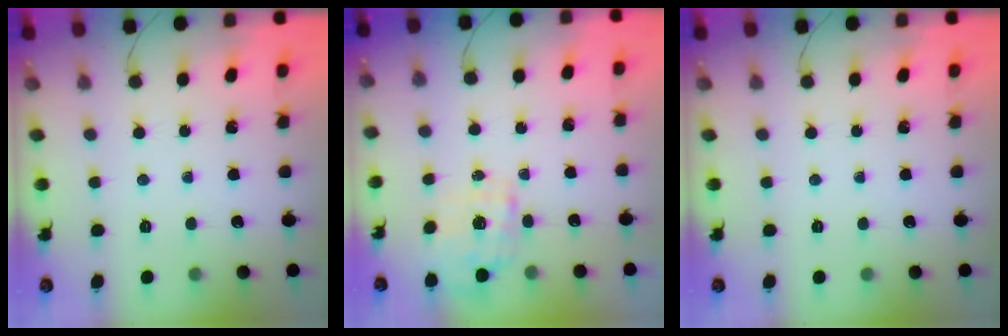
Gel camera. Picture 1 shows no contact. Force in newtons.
{"total": 1.8, "press": 1.8, "slide": 0.5}
{"total": 0.0}